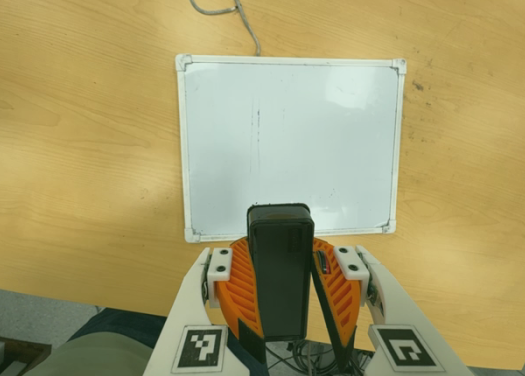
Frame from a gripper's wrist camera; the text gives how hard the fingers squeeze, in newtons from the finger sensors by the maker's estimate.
{"total": 11.5, "left": 10.9, "right": 12.1}